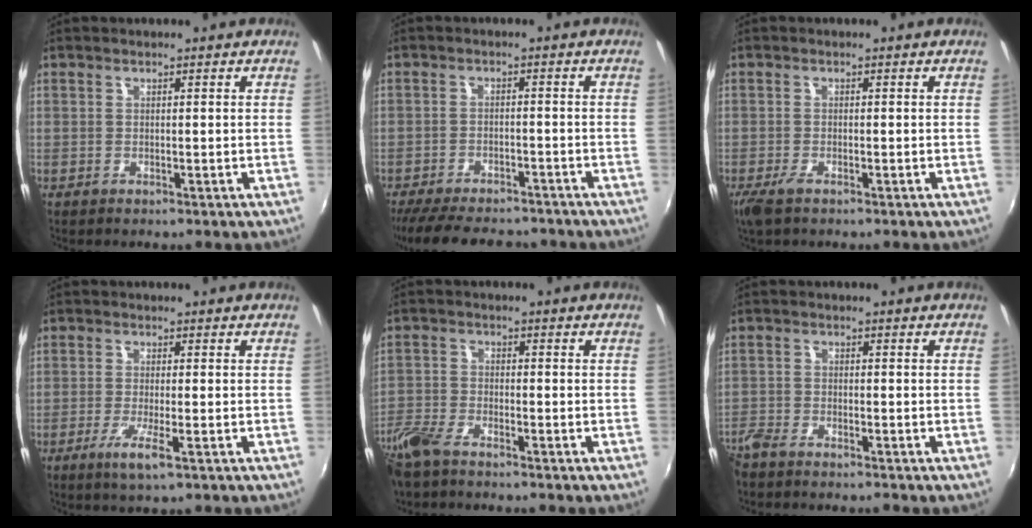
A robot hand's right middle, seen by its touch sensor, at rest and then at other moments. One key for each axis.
{"total": 15.4, "fx": -12.9, "fy": 5.0, "fz": 6.8, "tx": -0.149, "ty": -0.020, "tz": -0.192}
{"total": 2.7, "fx": -1.9, "fy": 0.7, "fz": 1.8, "tx": -0.045, "ty": -0.009, "tz": -0.038}
{"total": 4.5, "fx": -2.2, "fy": 0.1, "fz": 3.9, "tx": -0.084, "ty": -0.014, "tz": -0.043}
{"total": 7.2, "fx": -5.9, "fy": 2.1, "fz": 3.6, "tx": -0.095, "ty": -0.016, "tz": -0.124}
{"total": 4.5, "fx": -4.2, "fy": 1.0, "fz": 1.5, "tx": -0.047, "ty": -0.015, "tz": -0.086}